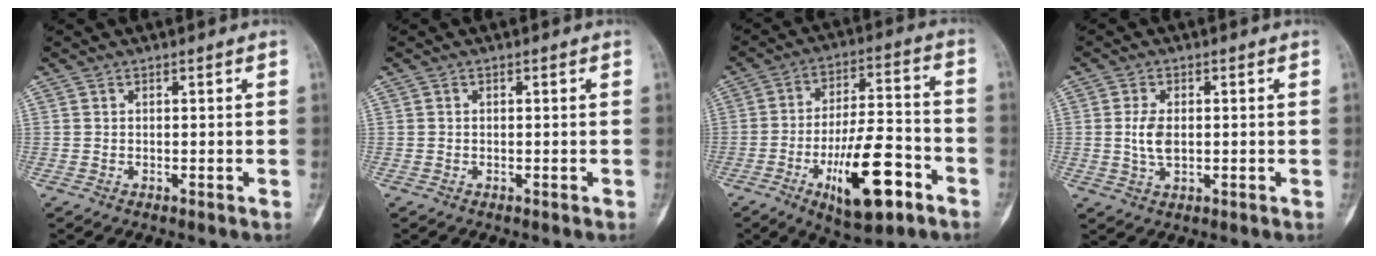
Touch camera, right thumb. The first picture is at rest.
{"total": 0.0}
{"total": 17.3, "force": [-7.7, 6.3, 14.1], "torque": [-0.226, 0.042, -0.116]}
{"total": 4.7, "force": [-0.1, 2.7, 3.9], "torque": [-0.078, -0.002, -0.001]}